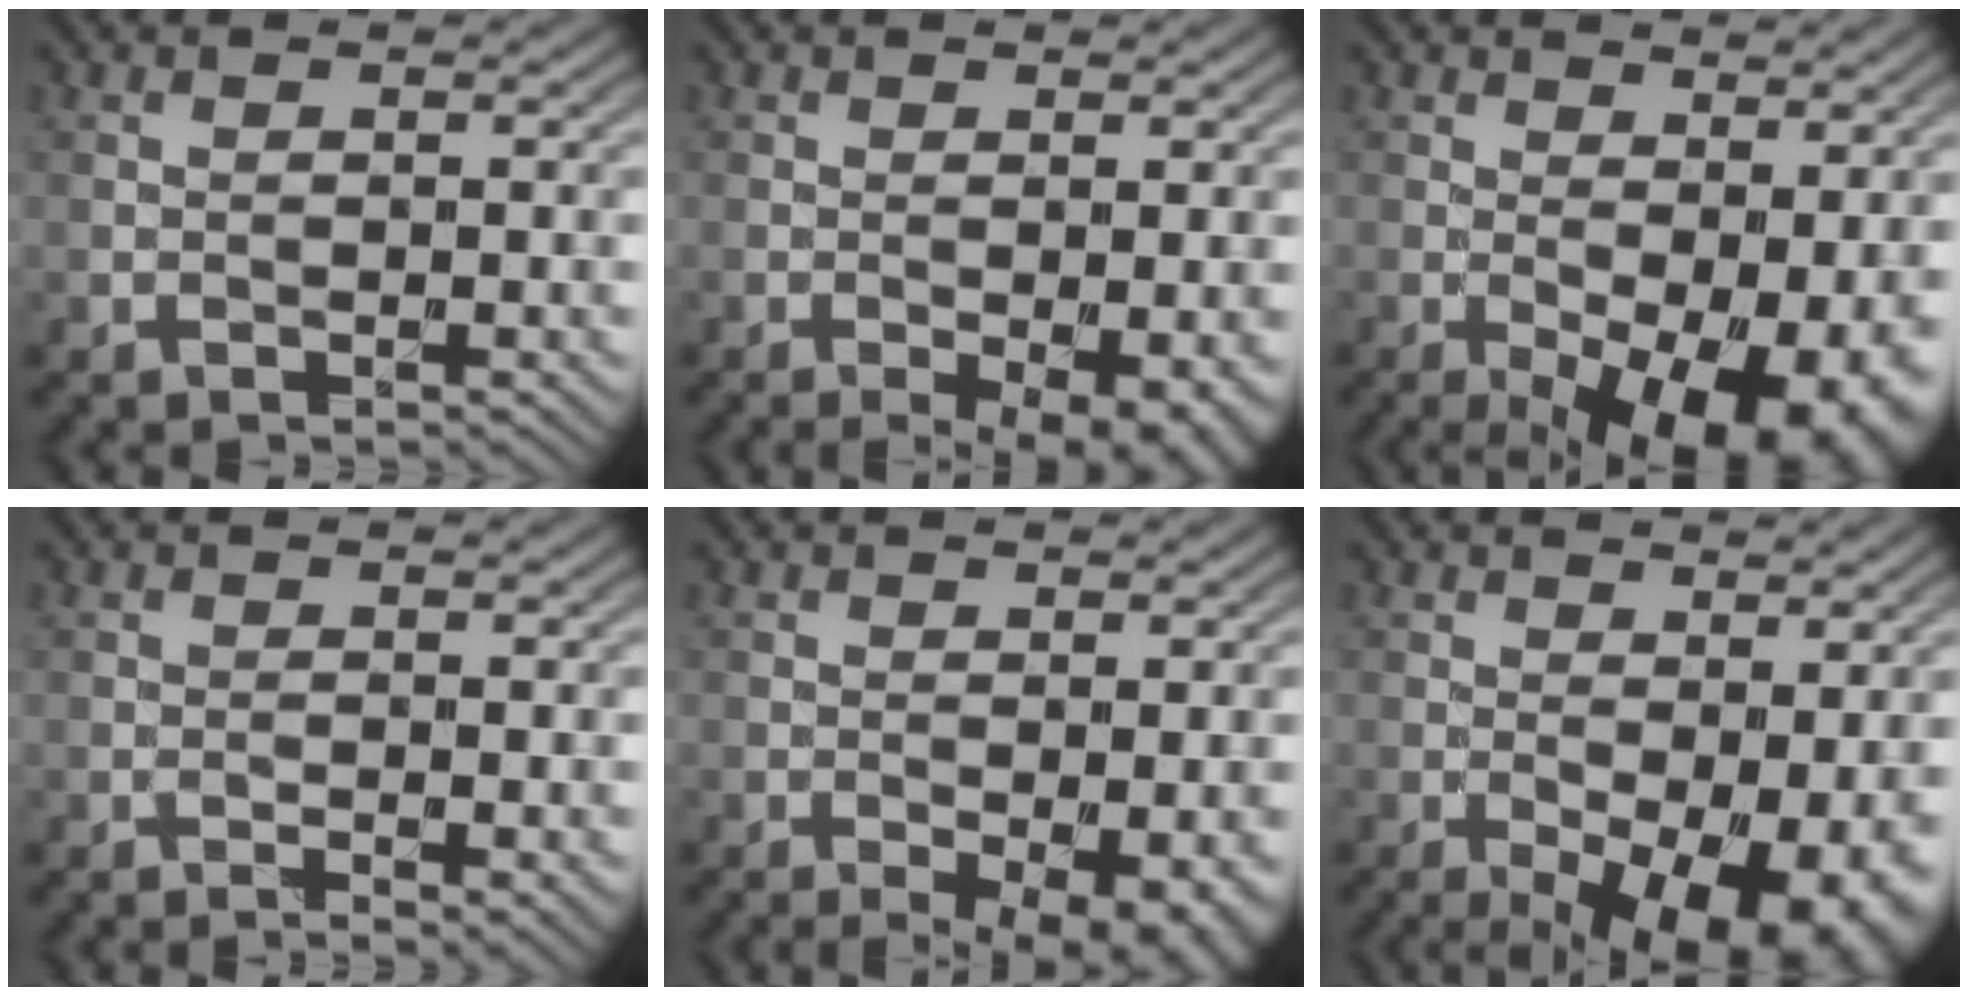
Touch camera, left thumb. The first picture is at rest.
{"total": 4.9, "force": [-2.0, 1.6, 4.1], "torque": [-0.059, -0.009, -0.023]}
{"total": 13.7, "force": [-3.3, 6.5, 11.6], "torque": [-0.158, -0.018, -0.027]}
{"total": 2.0, "force": [-0.4, 0.6, 1.8], "torque": [-0.030, -0.007, -0.006]}
{"total": 5.5, "force": [-2.2, 2.0, 4.7], "torque": [-0.067, -0.012, -0.025]}
{"total": 12.3, "force": [-3.2, 5.8, 10.4], "torque": [-0.142, -0.015, -0.029]}